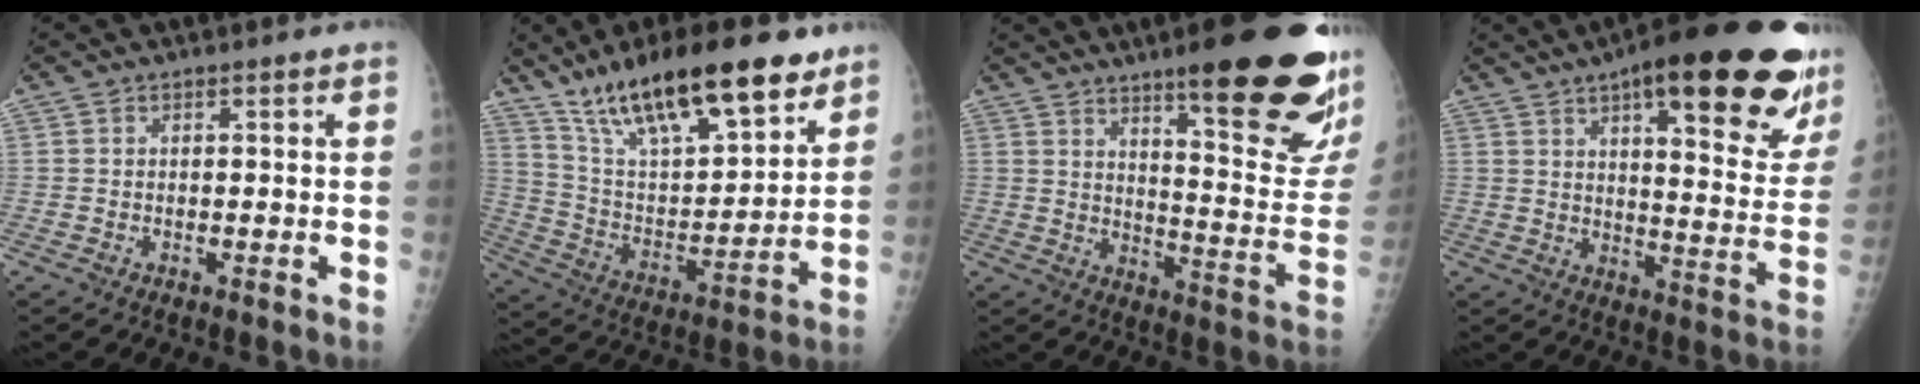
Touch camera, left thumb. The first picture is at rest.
{"total": 24.7, "force": [16.7, 8.2, 16.2], "torque": [-0.235, -0.047, 0.287]}
{"total": 25.4, "force": [15.4, 5.2, 19.5], "torque": [-0.221, -0.084, 0.217]}
{"total": 29.3, "force": [17.0, 8.6, 22.3], "torque": [-0.254, -0.044, 0.226]}